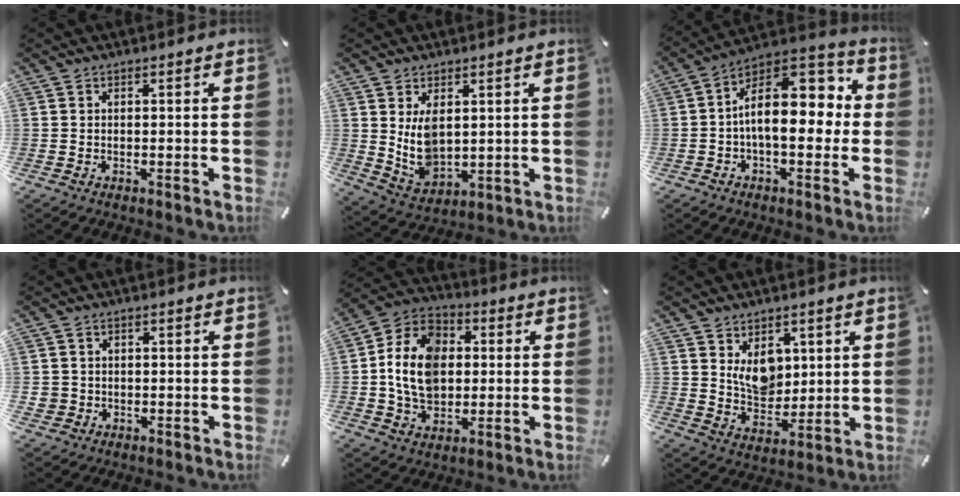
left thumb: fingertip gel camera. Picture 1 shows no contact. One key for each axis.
{"total": 8.0, "fx": 3.0, "fy": 5.3, "fz": 5.3, "tx": -0.118, "ty": -0.021, "tz": 0.053}
{"total": 16.5, "fx": 1.2, "fy": 9.6, "fz": 13.3, "tx": -0.183, "ty": -0.012, "tz": 0.024}
{"total": 2.5, "fx": -0.2, "fy": 2.5, "fz": 0.3, "tx": -0.007, "ty": 0.004, "tz": -0.005}
{"total": 14.3, "fx": -0.1, "fy": 11.3, "fz": 8.7, "tx": -0.209, "ty": 0.020, "tz": -0.003}
{"total": 9.1, "fx": 4.0, "fy": 6.9, "fz": 4.3, "tx": -0.062, "ty": -0.018, "tz": 0.076}